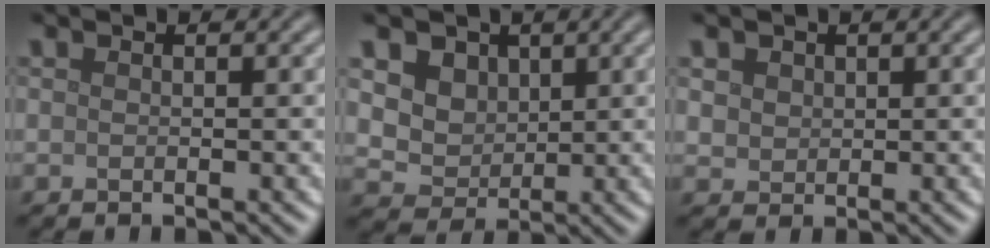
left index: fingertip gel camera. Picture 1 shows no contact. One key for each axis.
{"total": 6.6, "fx": 2.9, "fy": 5.1, "fz": 3.0, "tx": -0.069, "ty": 0.008, "tz": 0.046}
{"total": 2.1, "fx": 1.0, "fy": 1.7, "fz": 0.7, "tx": -0.022, "ty": 0.000, "tz": 0.026}